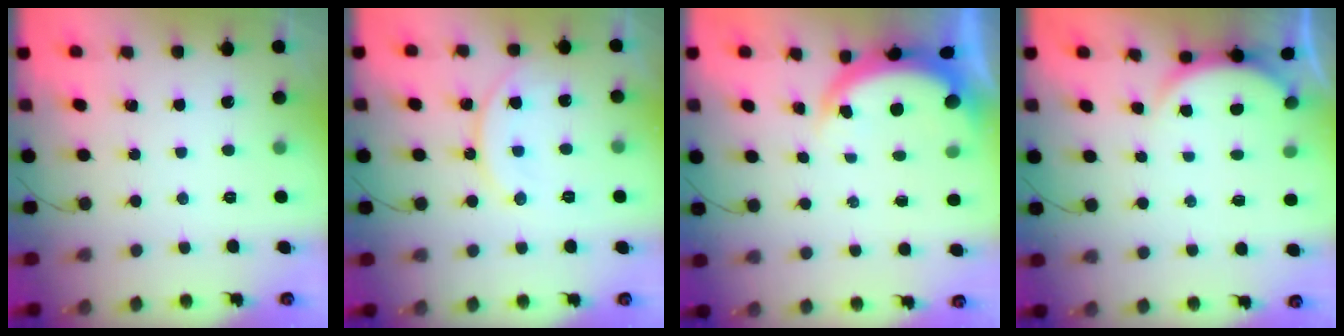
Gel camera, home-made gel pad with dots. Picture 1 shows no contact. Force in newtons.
{"total": 11.7, "press": 11.5, "slide": 2.4}
{"total": 3.9, "press": 3.9, "slide": 0.6}
{"total": 3.0, "press": 2.9, "slide": 0.6}